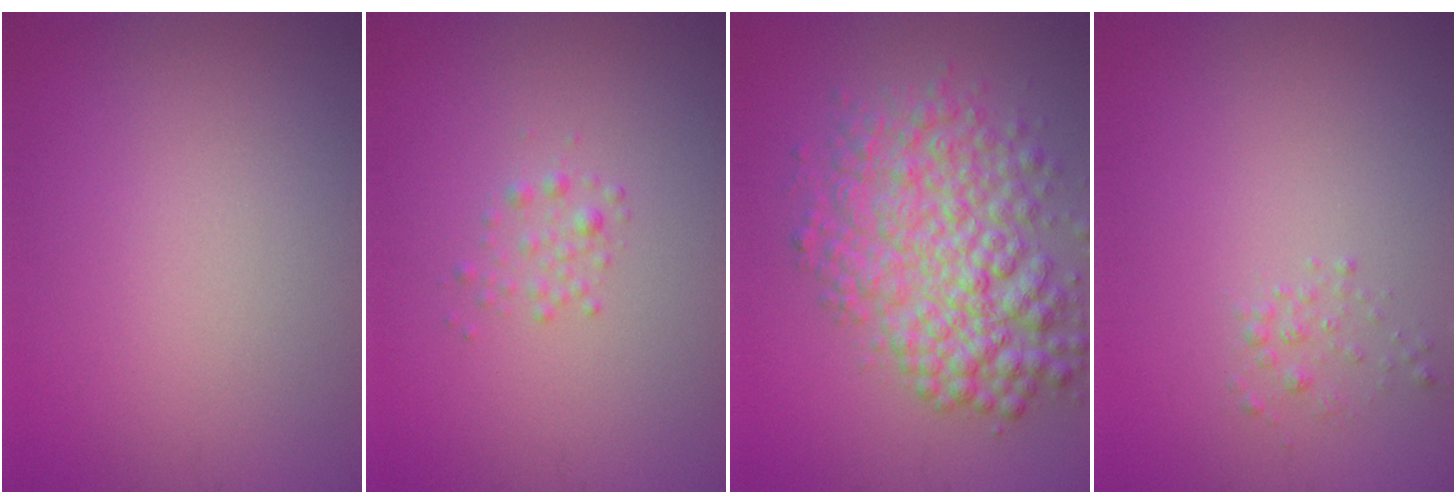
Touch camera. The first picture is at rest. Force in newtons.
{"total": 1.1, "press": 1.1, "slide": 0.0}
{"total": 7.6, "press": 7.6, "slide": 0.2}
{"total": 1.0, "press": 1.0, "slide": 0.1}